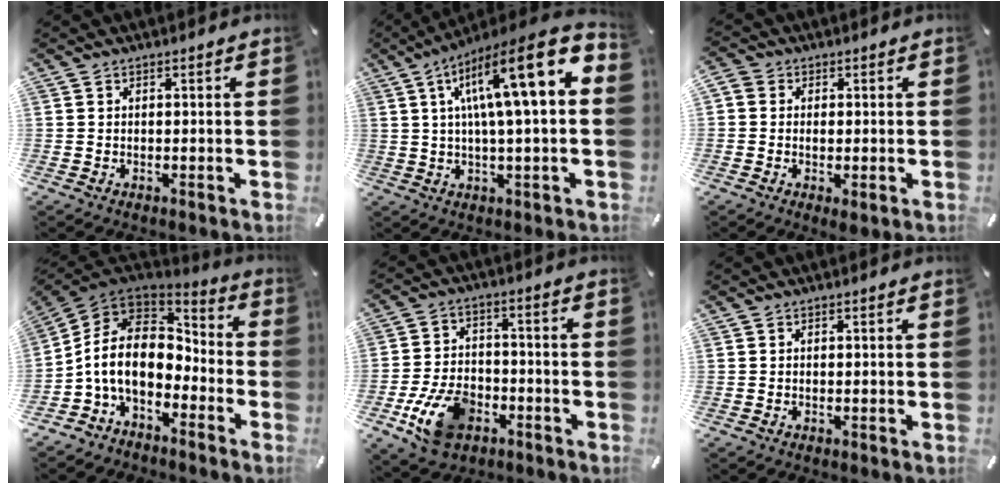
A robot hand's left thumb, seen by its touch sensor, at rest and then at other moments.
{"total": 19.3, "force": [6.6, 3.7, 17.8], "torque": [-0.283, -0.042, 0.093]}
{"total": 2.4, "force": [-0.3, 2.0, 1.4], "torque": [-0.027, 0.006, -0.007]}
{"total": 12.8, "force": [-2.7, 9.0, 8.7], "torque": [-0.196, 0.010, -0.054]}
{"total": 12.4, "force": [-5.5, 8.2, 7.6], "torque": [-0.152, 0.024, -0.098]}
{"total": 0.0}